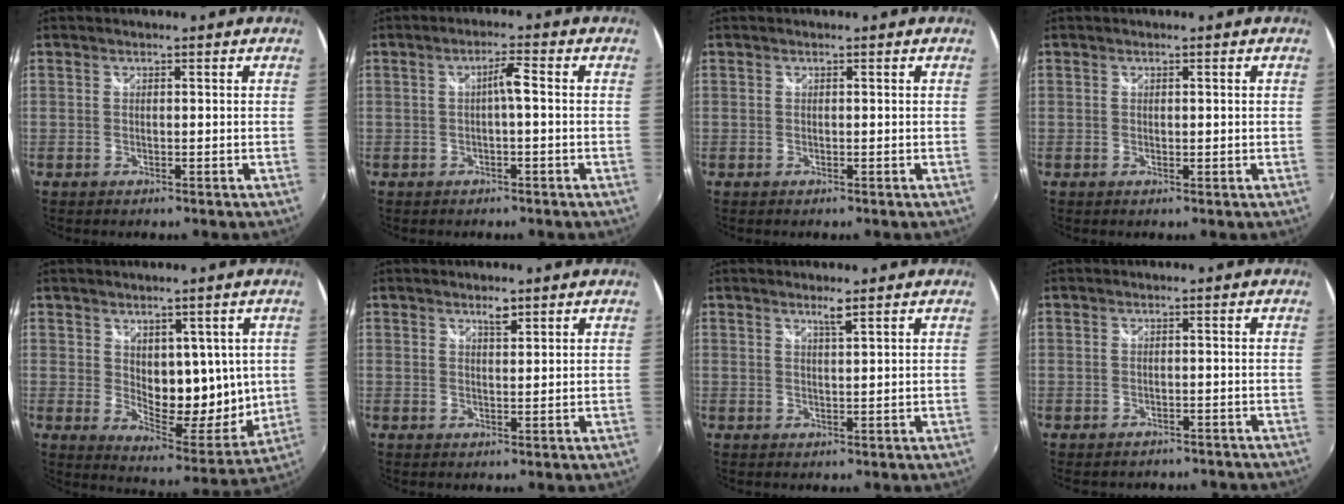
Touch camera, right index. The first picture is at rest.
{"total": 2.7, "force": [-0.3, 0.1, 2.7], "torque": [-0.050, 0.009, -0.004]}
{"total": 0.0}
{"total": 0.8, "force": [0.2, 0.3, 0.7], "torque": [-0.010, -0.001, 0.001]}
{"total": 12.2, "force": [2.8, 7.7, 9.0], "torque": [-0.113, -0.025, 0.060]}
{"total": 1.9, "force": [1.4, 0.7, 1.1], "torque": [-0.016, 0.005, 0.025]}
{"total": 1.7, "force": [1.3, -0.3, 1.2], "torque": [-0.020, -0.001, 0.021]}
{"total": 5.6, "force": [-4.9, 2.1, 1.7], "torque": [-0.036, -0.017, -0.061]}